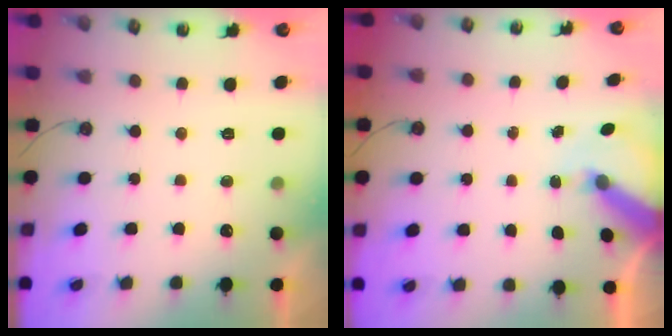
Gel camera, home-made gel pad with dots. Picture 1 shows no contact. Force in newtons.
{"total": 7.4, "press": 7.4, "slide": 0.8}